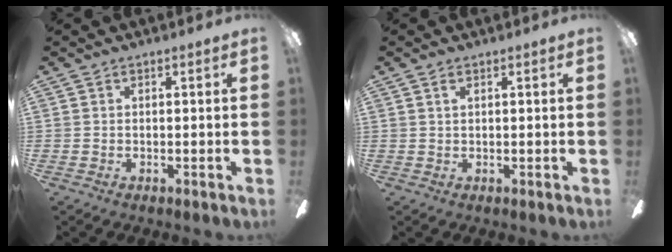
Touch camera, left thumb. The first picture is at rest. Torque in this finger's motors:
{"motor_torque": [-0.27, -0.26, 0.03, 0.01, -0.03]}